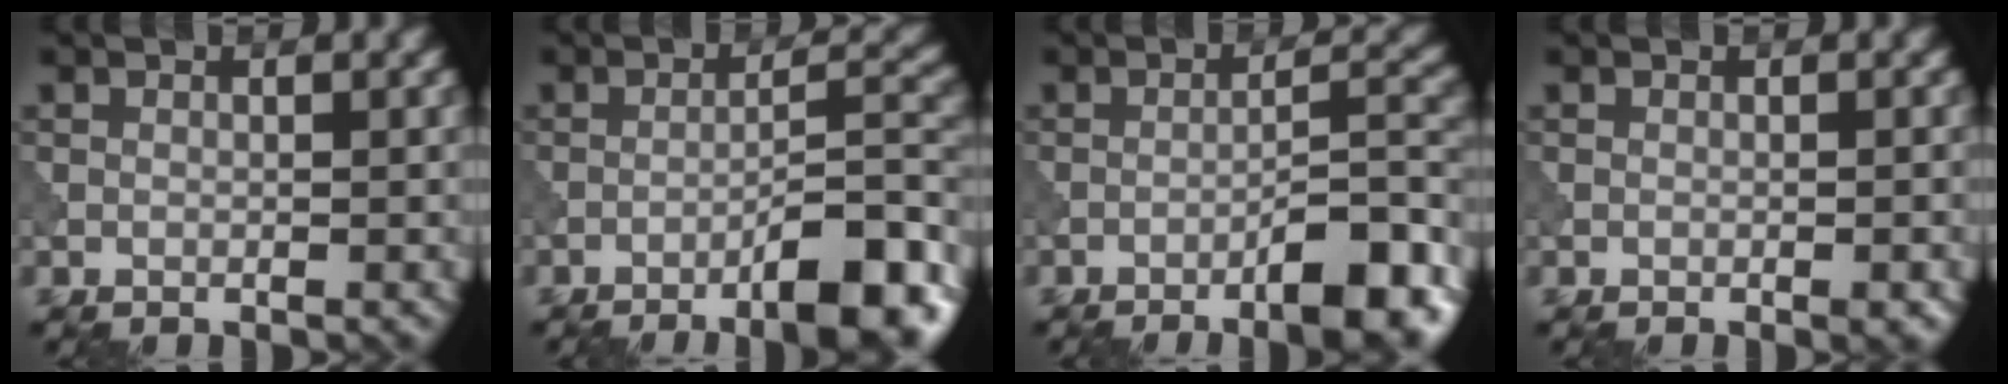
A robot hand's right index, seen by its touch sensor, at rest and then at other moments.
{"total": 9.2, "force": [-5.7, 2.1, 6.9], "torque": [-0.087, 0.016, -0.084]}
{"total": 7.8, "force": [-4.8, 1.8, 5.9], "torque": [-0.074, 0.015, -0.071]}
{"total": 0.9, "force": [-0.4, 0.1, 0.8], "torque": [-0.011, 0.001, -0.007]}